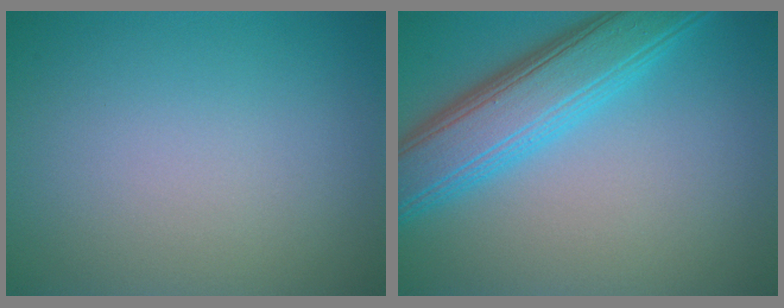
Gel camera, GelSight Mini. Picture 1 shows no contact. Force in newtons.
{"total": 7.3, "press": 7.3, "slide": 0.2}